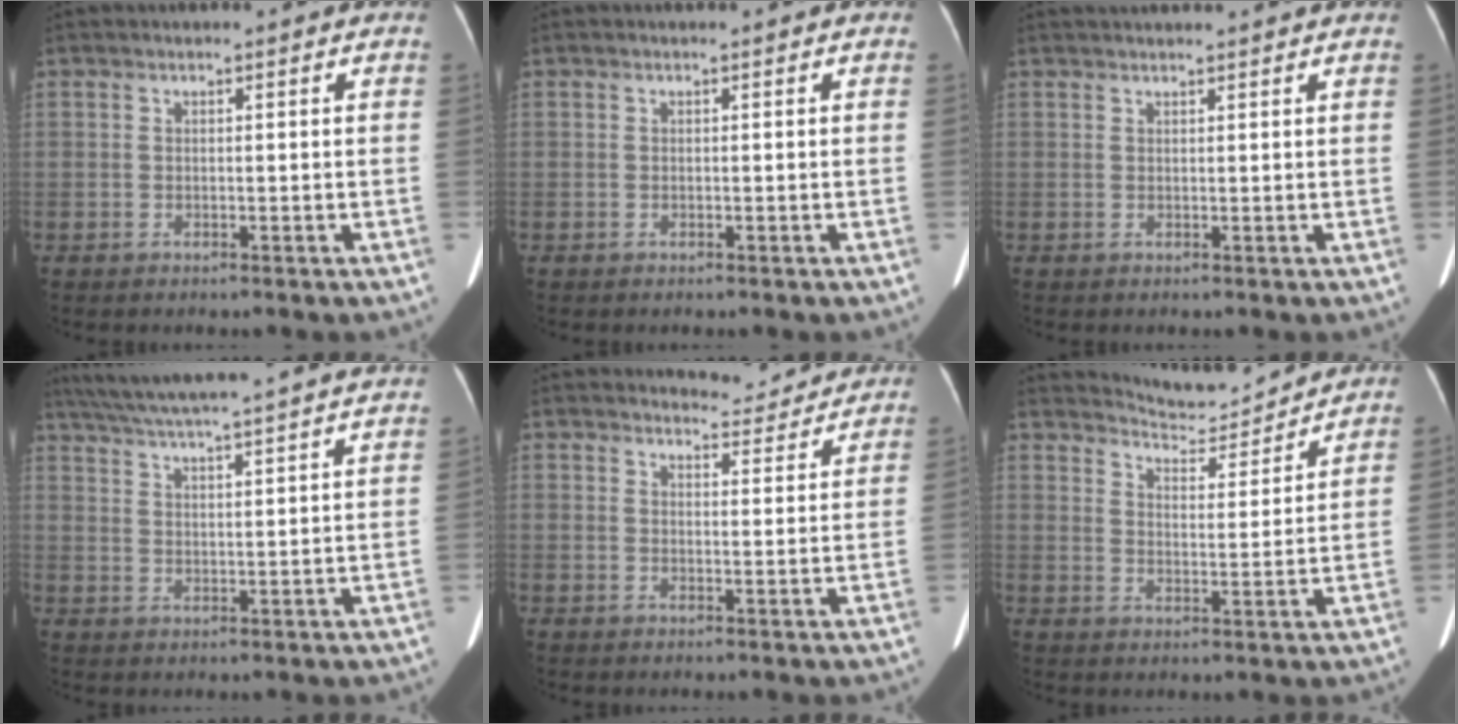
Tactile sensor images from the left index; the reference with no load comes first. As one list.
[{"total": 0.0}, {"total": 5.4, "force": [5.1, -0.1, 1.8], "torque": [-0.021, 0.030, 0.063]}, {"total": 23.3, "force": [20.9, -0.2, 10.4], "torque": [-0.182, 0.007, 0.283]}, {"total": 4.8, "force": [4.8, 0.5, -0.6], "torque": [0.001, -0.005, 0.059]}, {"total": 7.9, "force": [7.9, 0.1, -0.2], "torque": [-0.008, -0.005, 0.122]}]